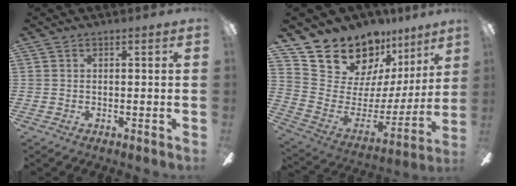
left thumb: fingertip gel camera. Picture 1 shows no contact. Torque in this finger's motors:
{"motor_torque": [0.54, 0.61, 1.08, -1.69, 0.21]}